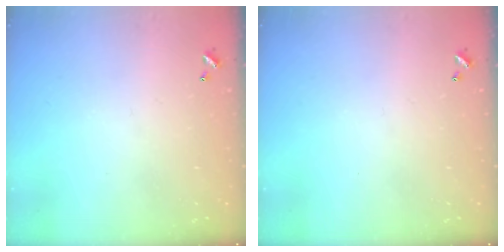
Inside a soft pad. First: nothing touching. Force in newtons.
{"total": 0.0}